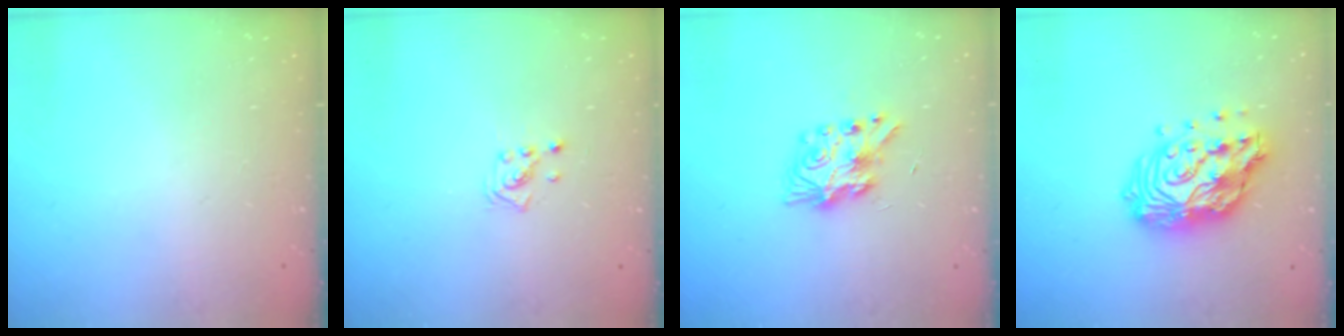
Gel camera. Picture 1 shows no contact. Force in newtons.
{"total": 1.4, "press": 1.4, "slide": 0.1}
{"total": 8.2, "press": 8.1, "slide": 0.3}
{"total": 16.8, "press": 16.7, "slide": 1.6}